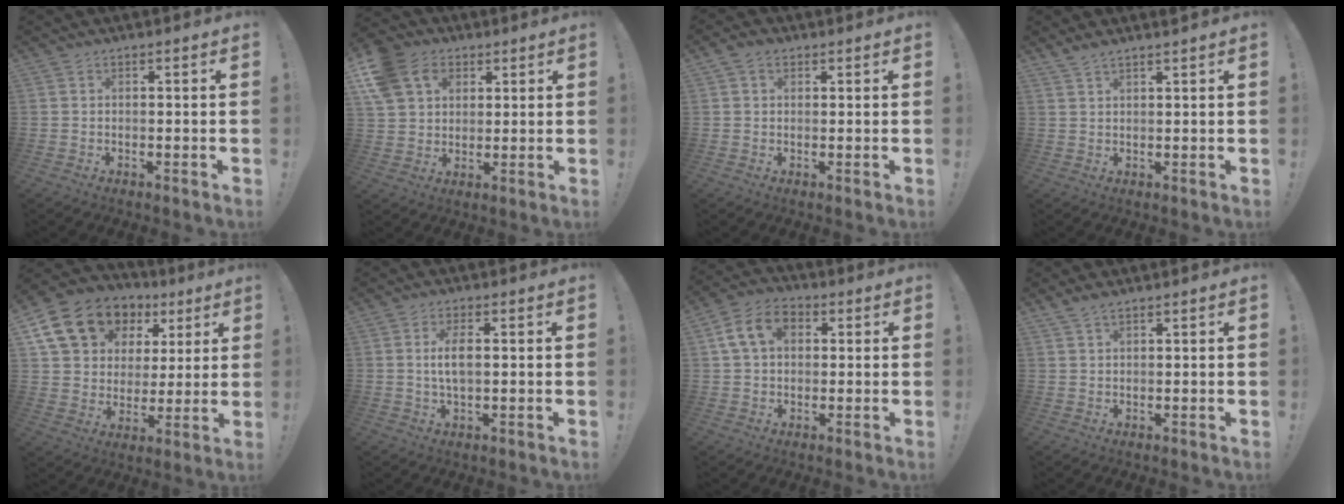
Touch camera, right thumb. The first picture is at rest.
{"total": 13.5, "force": [5.5, 10.6, 6.3], "torque": [-0.122, -0.015, 0.112]}
{"total": 3.0, "force": [1.5, 2.1, 1.5], "torque": [-0.030, 0.000, 0.029]}
{"total": 2.4, "force": [2.1, -0.1, 1.1], "torque": [-0.030, -0.010, 0.040]}
{"total": 17.8, "force": [9.2, 13.1, 7.9], "torque": [-0.127, -0.040, 0.187]}
{"total": 5.1, "force": [0.6, 2.0, 4.7], "torque": [-0.081, -0.002, 0.005]}
{"total": 10.6, "force": [2.9, 7.5, 6.9], "torque": [-0.119, 0.013, 0.058]}
{"total": 2.4, "force": [2.0, 0.6, 1.3], "torque": [-0.024, -0.011, 0.036]}